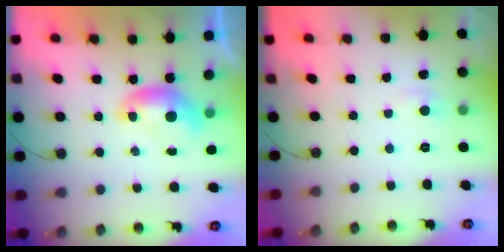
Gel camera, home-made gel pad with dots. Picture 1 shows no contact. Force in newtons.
{"total": 1.3, "press": 1.1, "slide": 0.5}